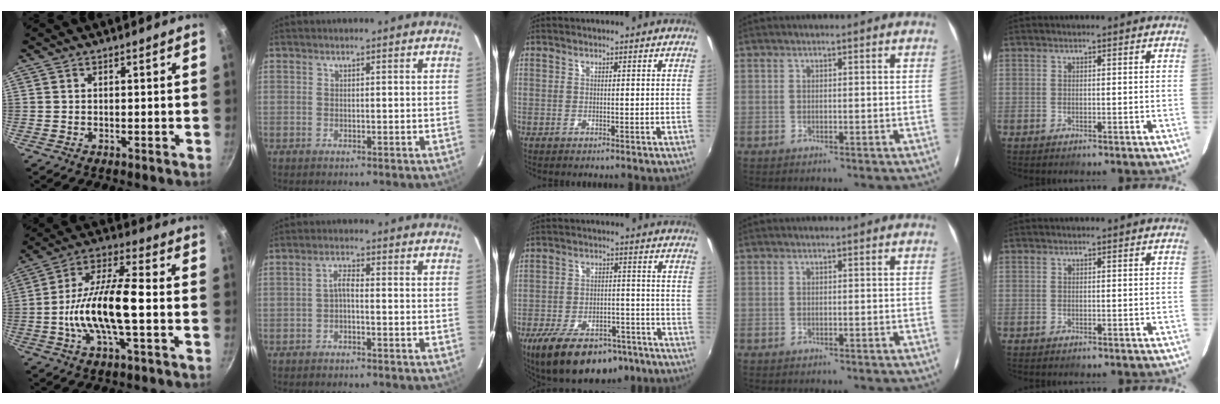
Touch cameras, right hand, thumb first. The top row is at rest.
{"thumb": {"total": 15.0, "force": [-2.5, 4.7, 14.0], "torque": [-0.260, 0.033, -0.056]}, "index": {"total": 1.9, "force": [-0.9, 0.5, 1.6], "torque": [-0.034, 0.007, -0.019]}, "middle": {"total": 18.7, "force": [-13.0, 8.7, 10.3], "torque": [-0.203, -0.015, -0.186]}}